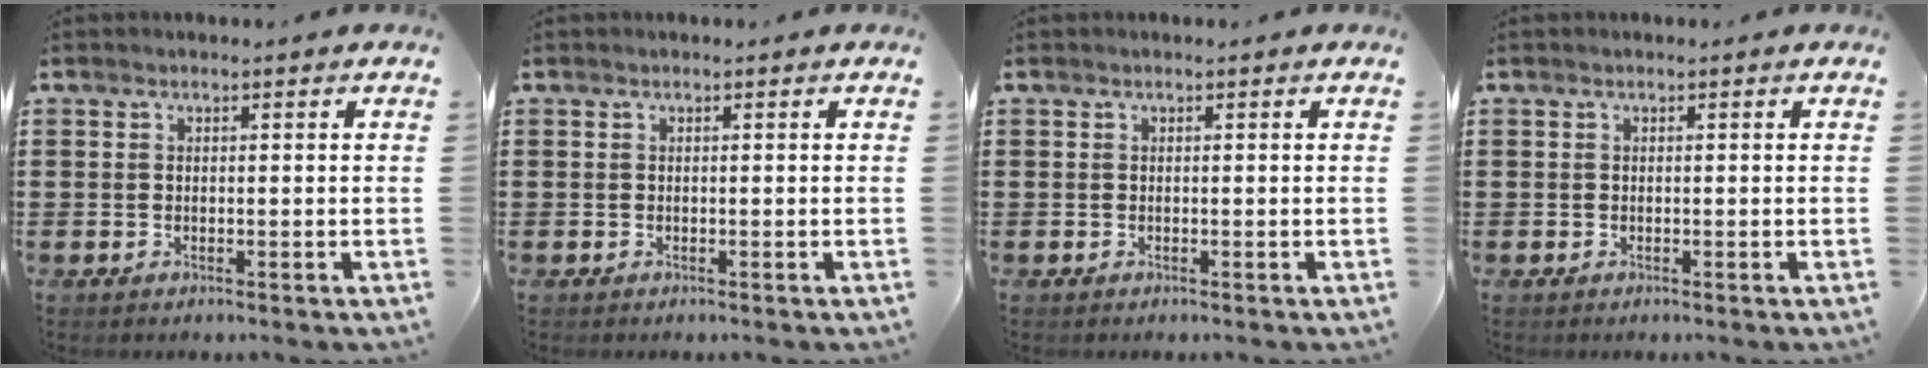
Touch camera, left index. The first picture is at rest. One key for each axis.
{"total": 0.0}
{"total": 0.0}
{"total": 0.0}